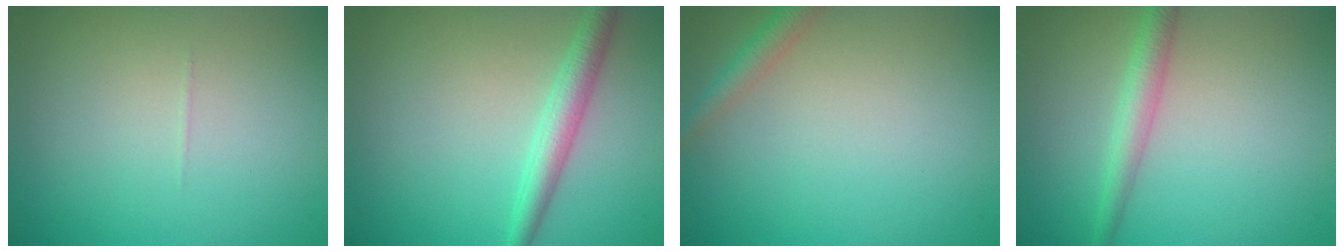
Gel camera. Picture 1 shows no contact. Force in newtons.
{"total": 2.7, "press": 2.7, "slide": 0.1}
{"total": 1.9, "press": 1.9, "slide": 0.0}
{"total": 2.4, "press": 2.4, "slide": 0.1}